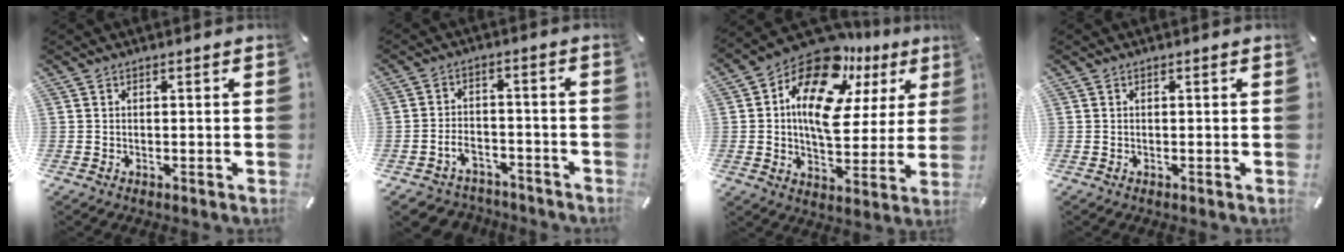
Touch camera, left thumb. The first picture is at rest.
{"total": 5.3, "force": [-2.7, 4.0, 2.1], "torque": [-0.048, 0.010, -0.051]}
{"total": 17.5, "force": [9.1, 10.1, 11.0], "torque": [-0.197, -0.060, 0.158]}
{"total": 0.0}